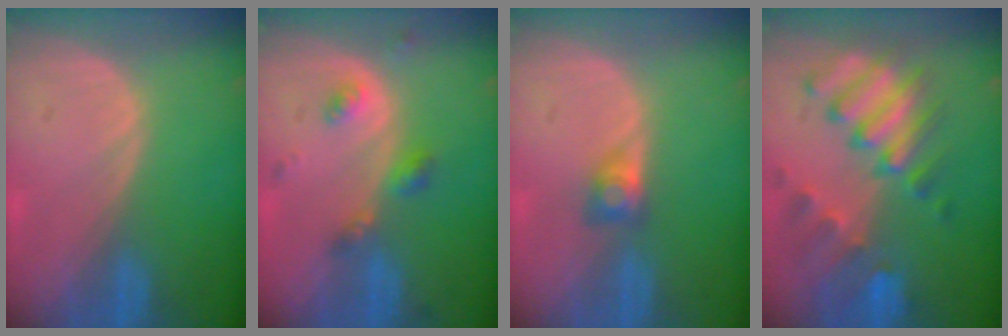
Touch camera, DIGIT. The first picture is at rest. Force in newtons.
{"total": 4.2, "press": 4.1, "slide": 1.1}
{"total": 2.7, "press": 2.5, "slide": 1.1}
{"total": 10.1, "press": 8.9, "slide": 4.8}